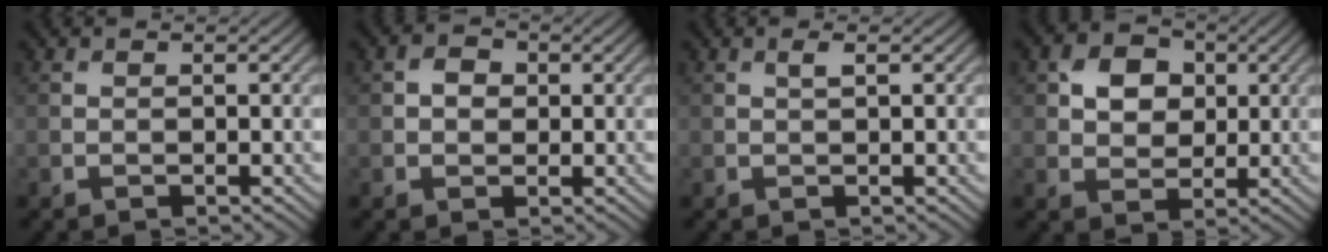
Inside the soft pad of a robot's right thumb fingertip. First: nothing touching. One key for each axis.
{"total": 2.3, "fx": 0.3, "fy": 1.9, "fz": 1.2, "tx": -0.025, "ty": 0.002, "tz": -0.001}
{"total": 1.0, "fx": 0.5, "fy": 0.2, "fz": 0.8, "tx": -0.018, "ty": 0.002, "tz": 0.009}
{"total": 5.3, "fx": 1.5, "fy": 4.3, "fz": 2.7, "tx": -0.054, "ty": 0.009, "tz": 0.015}